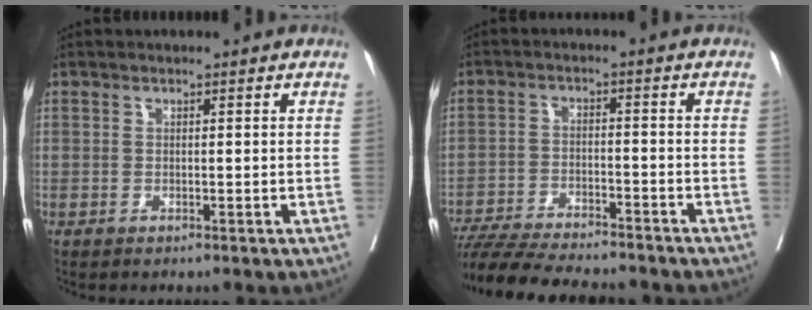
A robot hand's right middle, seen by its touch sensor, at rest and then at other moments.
{"total": 15.5, "force": [-13.9, 1.9, 6.6], "torque": [-0.111, -0.018, -0.212]}